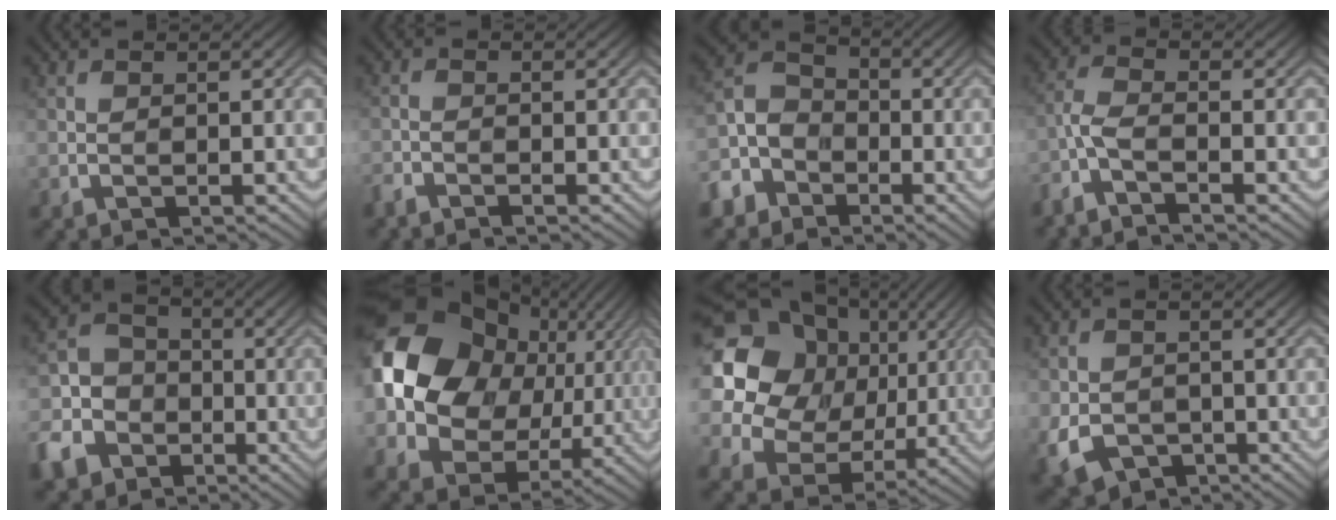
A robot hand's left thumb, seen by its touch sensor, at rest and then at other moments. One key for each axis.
{"total": 1.7, "fx": -1.6, "fy": 0.2, "fz": 0.6, "tx": -0.017, "ty": -0.007, "tz": -0.039}
{"total": 7.6, "fx": -4.5, "fy": 5.4, "fz": 2.8, "tx": -0.080, "ty": -0.010, "tz": -0.110}
{"total": 3.7, "fx": -2.8, "fy": 0.8, "fz": 2.3, "tx": -0.061, "ty": -0.007, "tz": -0.072}
{"total": 9.7, "fx": -5.0, "fy": 7.4, "fz": 3.8, "tx": -0.117, "ty": -0.026, "tz": -0.109}
{"total": 17.5, "fx": 2.8, "fy": 14.2, "fz": 9.9, "tx": -0.211, "ty": 0.003, "tz": 0.061}
{"total": 22.3, "fx": 7.2, "fy": 18.8, "fz": 9.7, "tx": -0.275, "ty": 0.043, "tz": 0.111}
{"total": 5.8, "fx": -2.7, "fy": 4.1, "fz": 2.9, "tx": -0.072, "ty": -0.022, "tz": -0.046}